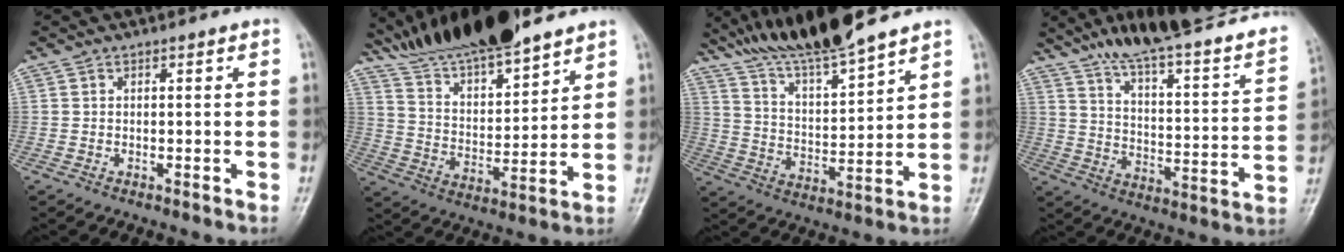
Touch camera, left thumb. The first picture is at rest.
{"total": 15.8, "force": [13.8, 3.2, 7.1], "torque": [-0.102, -0.066, 0.254]}
{"total": 14.1, "force": [12.2, 1.3, 6.9], "torque": [-0.113, -0.064, 0.229]}
{"total": 26.8, "force": [21.2, 4.5, 15.9], "torque": [-0.211, -0.080, 0.301]}